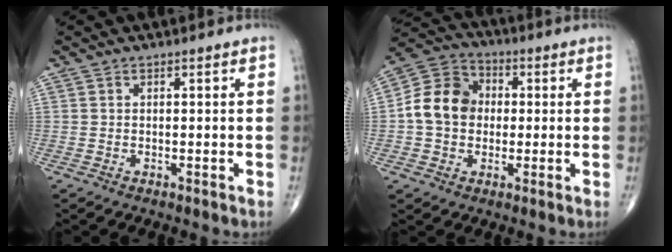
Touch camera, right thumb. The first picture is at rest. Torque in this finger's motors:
{"motor_torque": [1.00, 2.18, 0.21, -0.01, 0.09]}